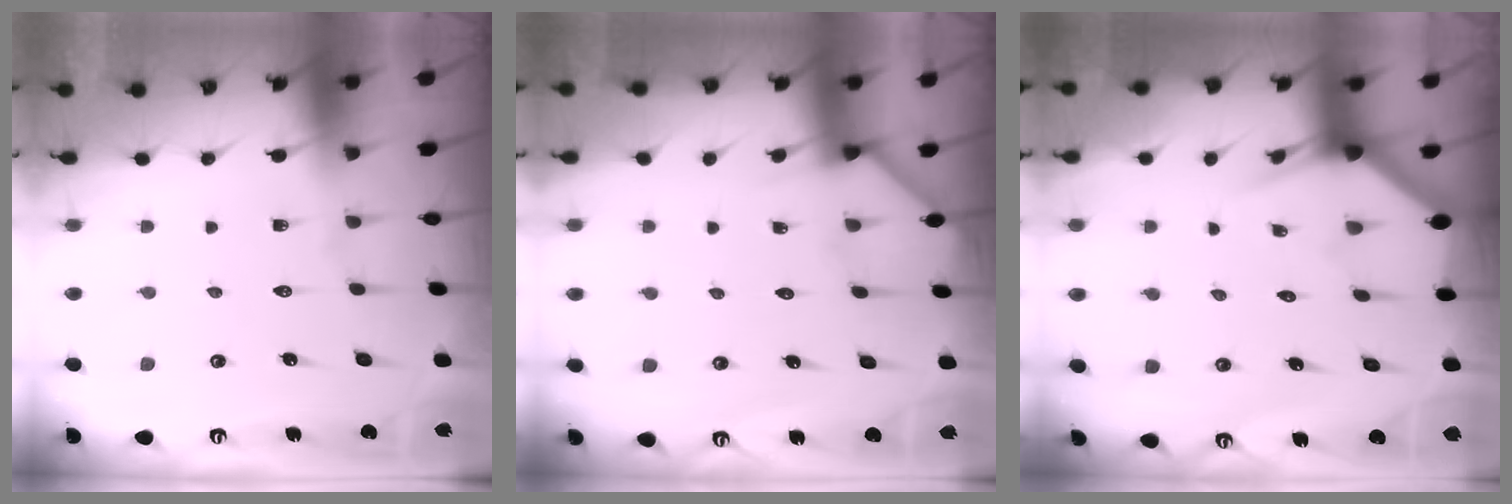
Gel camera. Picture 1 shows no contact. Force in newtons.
{"total": 3.0, "press": 3.0, "slide": 0.2}
{"total": 2.7, "press": 2.7, "slide": 0.1}